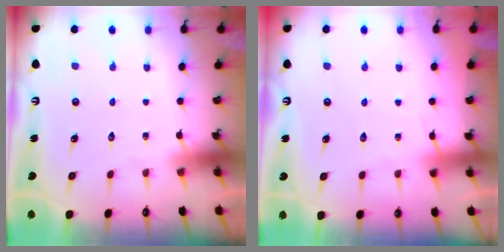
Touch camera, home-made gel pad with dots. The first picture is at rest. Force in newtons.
{"total": 2.6, "press": 2.6, "slide": 0.4}